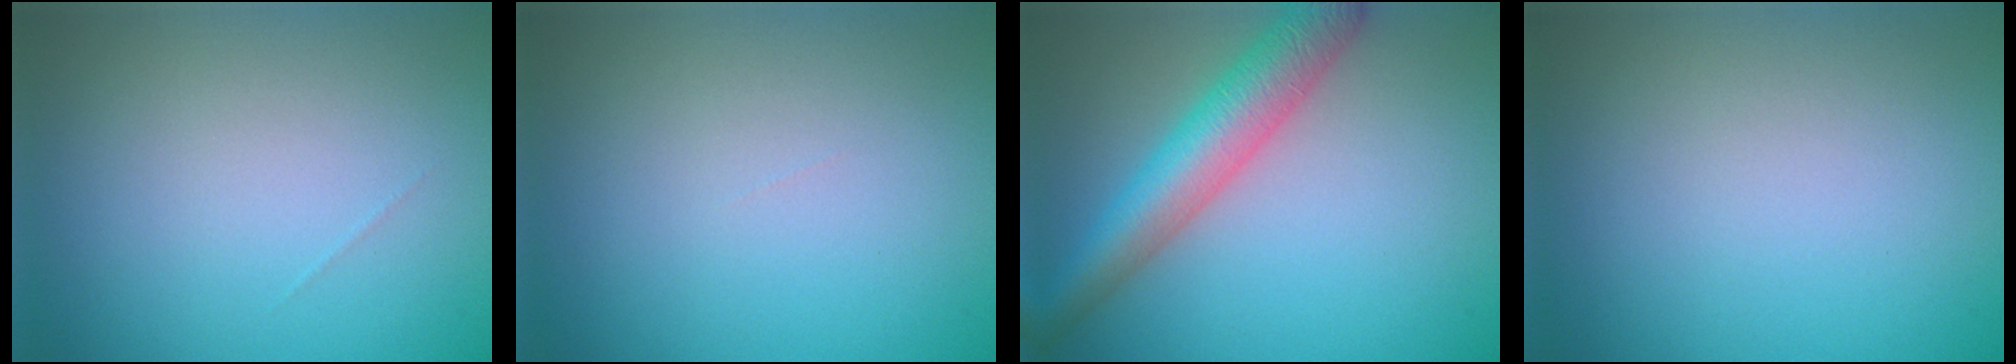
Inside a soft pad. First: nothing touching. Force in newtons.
{"total": 0.0}
{"total": 6.0, "press": 6.0, "slide": 0.2}
{"total": 0.0}